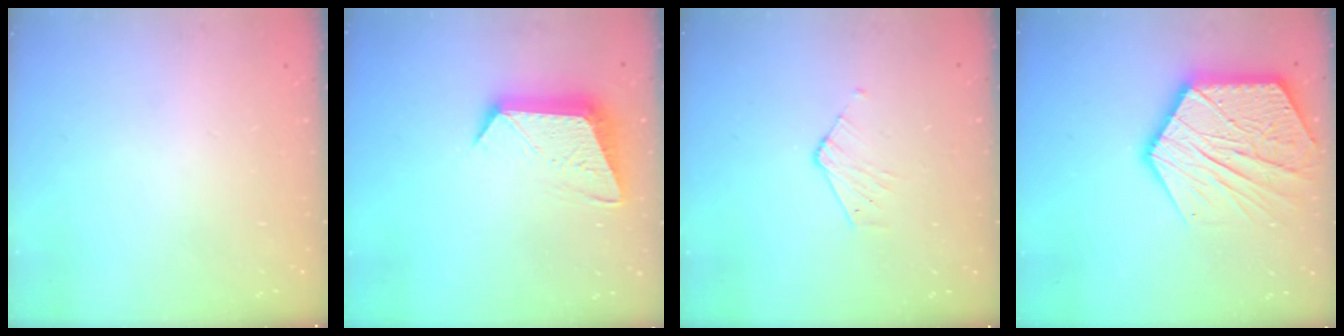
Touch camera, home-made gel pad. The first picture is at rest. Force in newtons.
{"total": 12.7, "press": 12.7, "slide": 0.7}
{"total": 3.7, "press": 3.7, "slide": 0.3}
{"total": 21.9, "press": 21.9, "slide": 1.4}